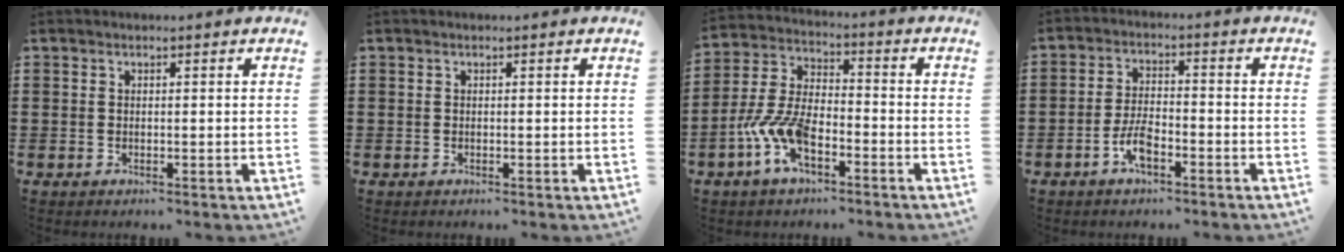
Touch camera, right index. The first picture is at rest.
{"total": 0.0}
{"total": 8.9, "force": [-4.2, 4.0, 6.8], "torque": [-0.177, -0.009, -0.084]}
{"total": 5.1, "force": [-2.6, 1.8, 4.0], "torque": [-0.094, -0.003, -0.054]}